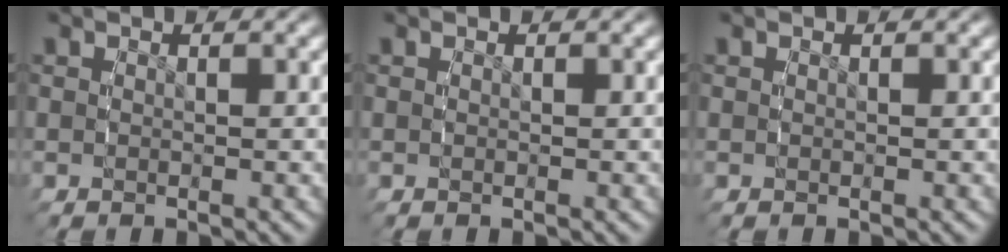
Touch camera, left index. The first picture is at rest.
{"total": 0.0}
{"total": 0.0}